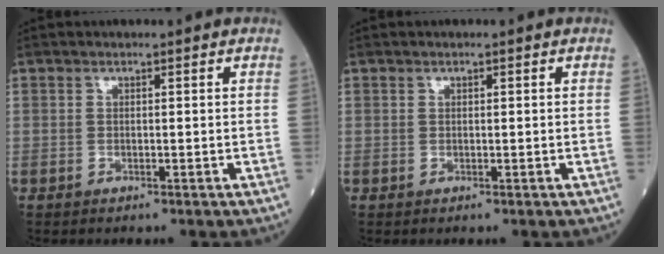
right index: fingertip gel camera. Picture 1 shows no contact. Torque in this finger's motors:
{"motor_torque": [-0.14, -0.02, -0.04, -0.01]}